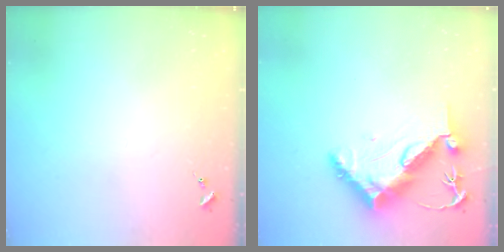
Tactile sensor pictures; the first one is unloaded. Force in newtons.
{"total": 12.8, "press": 12.8, "slide": 1.2}